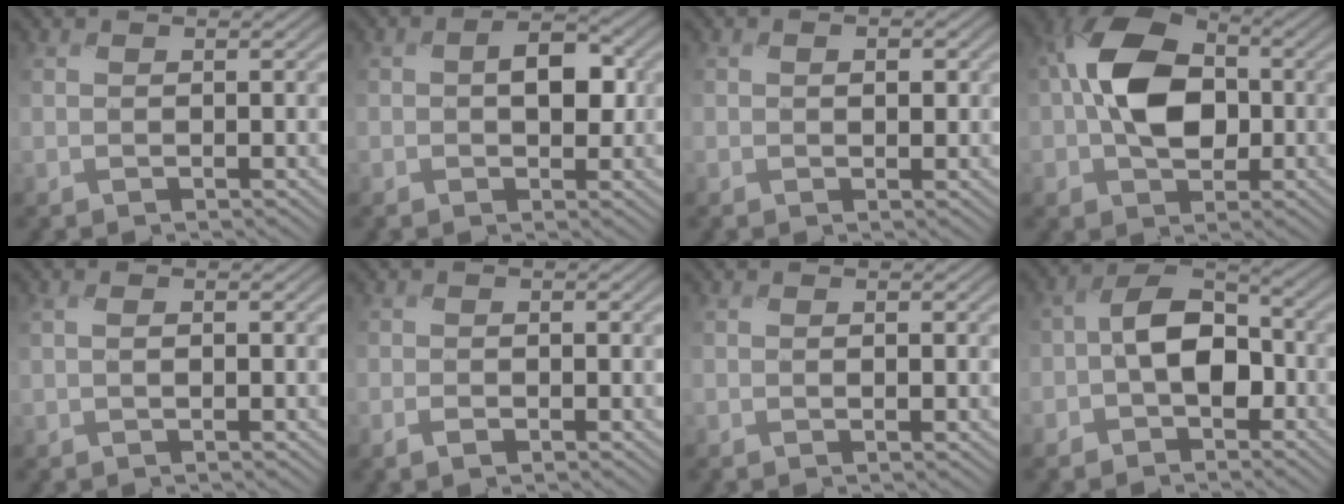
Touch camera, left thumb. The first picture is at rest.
{"total": 4.2, "force": [0.0, 2.6, 3.3], "torque": [-0.050, 0.003, -0.006]}
{"total": 1.2, "force": [0.1, 0.8, 0.9], "torque": [-0.015, -0.001, 0.003]}
{"total": 11.4, "force": [-0.3, 7.7, 8.4], "torque": [-0.169, 0.016, -0.021]}
{"total": 1.3, "force": [-0.1, 0.5, 1.2], "torque": [-0.025, 0.002, -0.002]}
{"total": 0.9, "force": [-0.9, 0.1, 0.1], "torque": [0.004, -0.003, -0.024]}
{"total": 0.7, "force": [-0.2, 0.0, 0.6], "torque": [-0.007, 0.000, -0.003]}
{"total": 7.3, "force": [-2.2, 5.1, 4.9], "torque": [-0.075, 0.012, -0.060]}